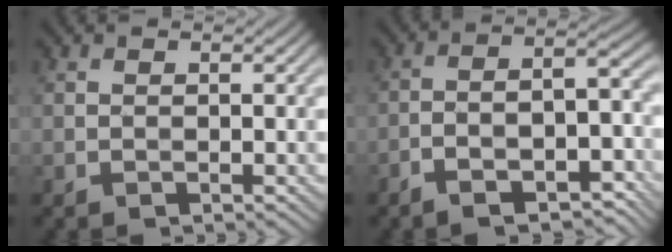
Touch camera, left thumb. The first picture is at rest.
{"total": 8.5, "force": [-5.2, 2.7, 6.1], "torque": [-0.096, -0.003, -0.084]}